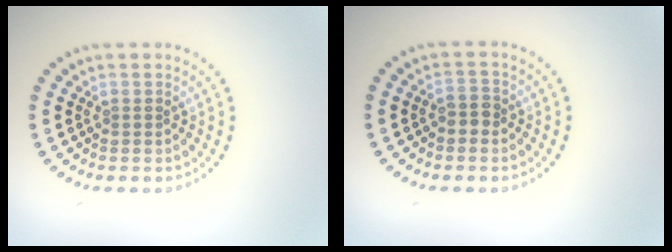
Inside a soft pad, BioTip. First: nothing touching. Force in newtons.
{"total": 1.4, "press": 1.3, "slide": 0.5}